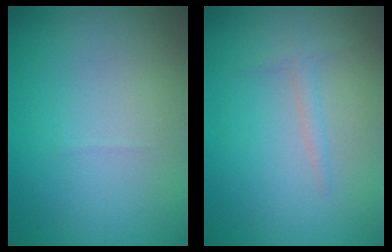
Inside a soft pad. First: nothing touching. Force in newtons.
{"total": 1.1, "press": 1.1, "slide": 0.0}